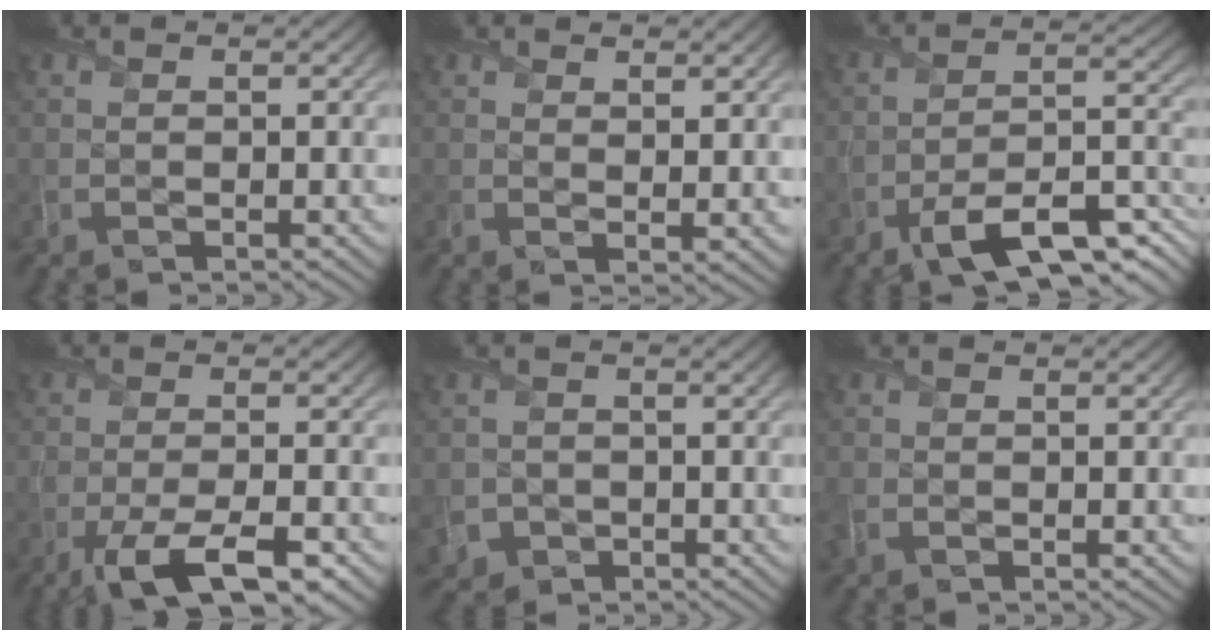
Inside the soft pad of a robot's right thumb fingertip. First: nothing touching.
{"total": 2.7, "force": [1.9, 0.7, 1.7], "torque": [-0.031, -0.007, 0.038]}
{"total": 10.8, "force": [-6.6, 3.2, 7.8], "torque": [-0.129, -0.002, -0.117]}
{"total": 8.6, "force": [-5.1, 2.5, 6.4], "torque": [-0.114, -0.008, -0.086]}
{"total": 3.5, "force": [-1.5, 3.1, 0.9], "torque": [-0.025, -0.014, -0.030]}
{"total": 1.8, "force": [-1.0, 1.2, 0.9], "torque": [-0.033, -0.008, -0.028]}